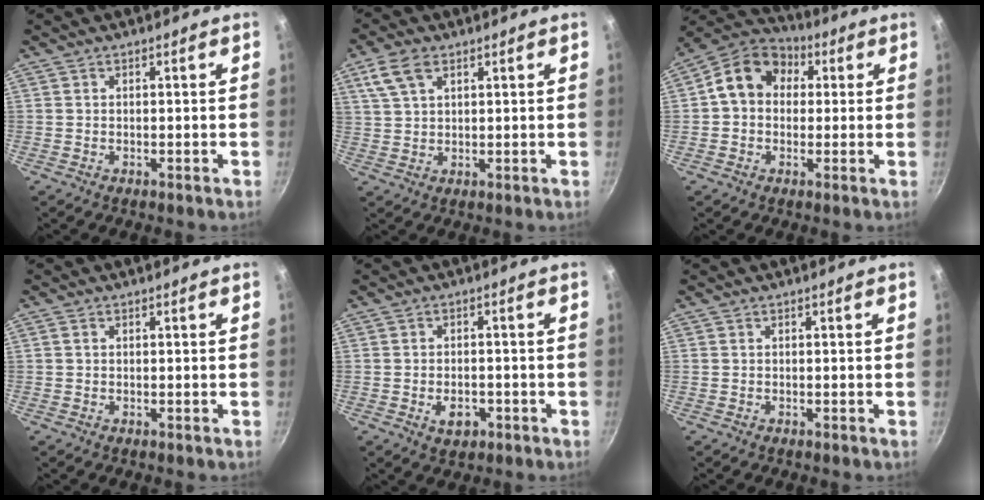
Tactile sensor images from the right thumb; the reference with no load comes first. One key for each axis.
{"total": 6.5, "fx": 3.2, "fy": 3.7, "fz": 4.3, "tx": -0.081, "ty": 0.003, "tz": 0.064}
{"total": 11.8, "fx": 2.2, "fy": 9.5, "fz": 6.6, "tx": -0.080, "ty": 0.027, "tz": 0.015}
{"total": 0.7, "fx": 0.1, "fy": 0.6, "fz": 0.4, "tx": -0.005, "ty": 0.004, "tz": 0.002}
{"total": 4.4, "fx": -1.7, "fy": 2.9, "fz": 2.9, "tx": -0.035, "ty": 0.008, "tz": -0.022}
{"total": 0.0}